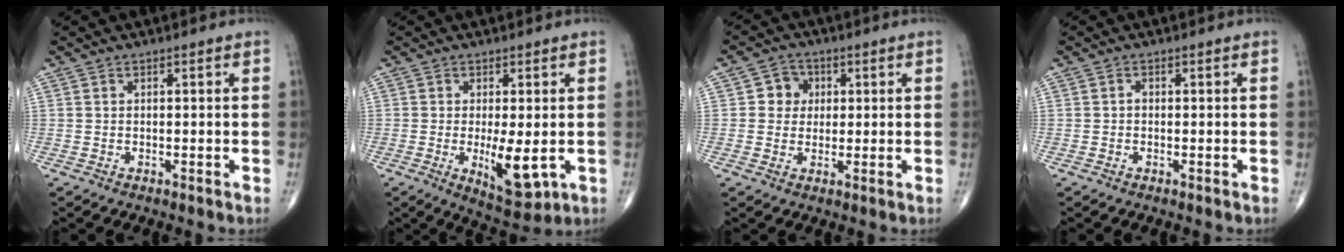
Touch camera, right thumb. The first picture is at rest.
{"total": 8.4, "force": [-1.3, 3.0, 7.7], "torque": [-0.115, -0.023, -0.012]}
{"total": 4.7, "force": [0.9, 4.3, 1.5], "torque": [0.006, 0.006, 0.006]}
{"total": 0.7, "force": [-0.2, 0.5, 0.4], "torque": [-0.004, 0.002, -0.007]}